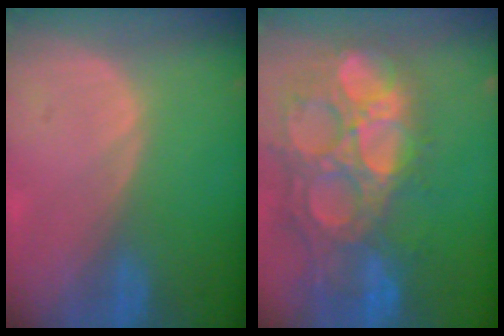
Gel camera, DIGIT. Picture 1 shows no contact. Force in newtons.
{"total": 15.4, "press": 12.8, "slide": 8.6}